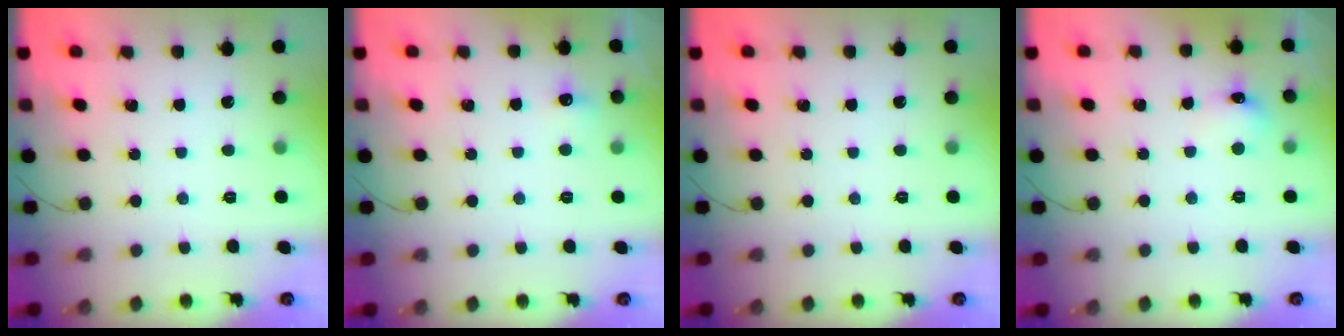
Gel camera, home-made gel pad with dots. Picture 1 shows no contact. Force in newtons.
{"total": 4.3, "press": 4.1, "slide": 1.2}
{"total": 0.0}
{"total": 7.0, "press": 6.9, "slide": 1.4}